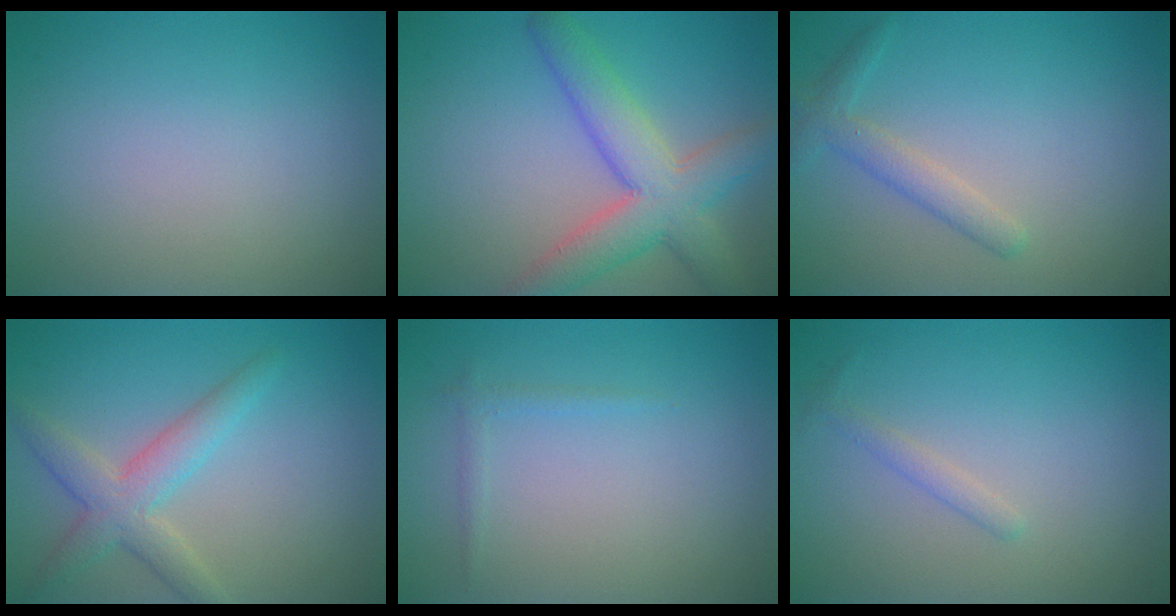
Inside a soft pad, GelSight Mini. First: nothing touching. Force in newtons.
{"total": 6.6, "press": 6.5, "slide": 0.3}
{"total": 2.2, "press": 2.2, "slide": 0.1}
{"total": 3.8, "press": 3.8, "slide": 0.1}
{"total": 0.9, "press": 0.9, "slide": 0.1}
{"total": 1.1, "press": 1.1, "slide": 0.1}